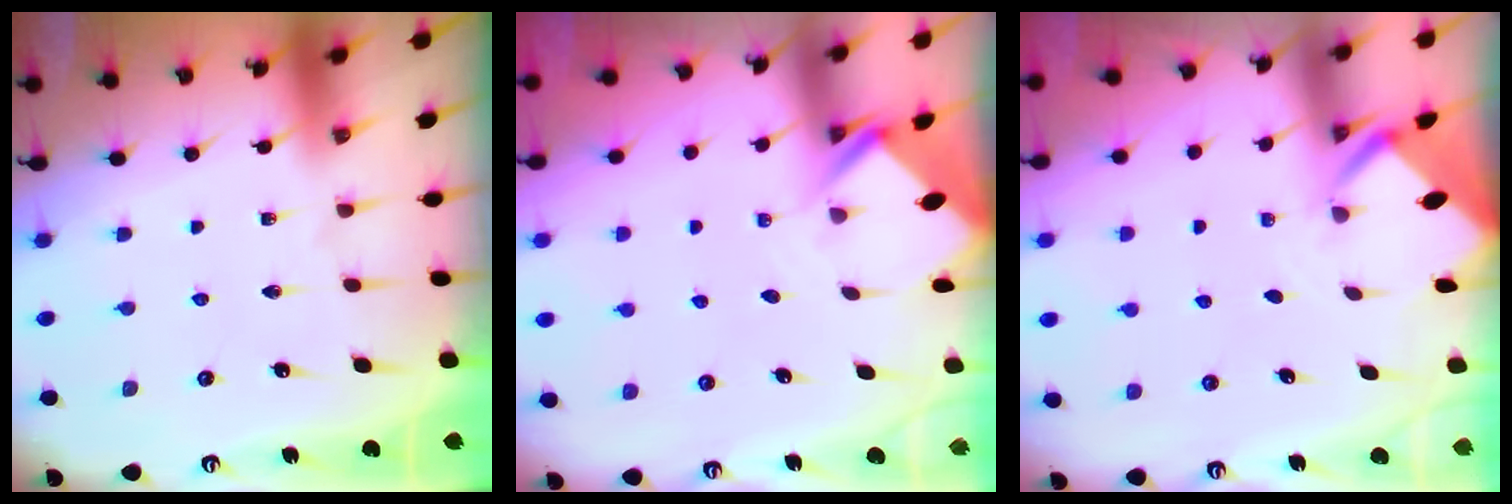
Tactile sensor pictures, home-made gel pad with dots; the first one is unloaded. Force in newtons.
{"total": 2.7, "press": 2.7, "slide": 0.2}
{"total": 2.1, "press": 2.1, "slide": 0.2}